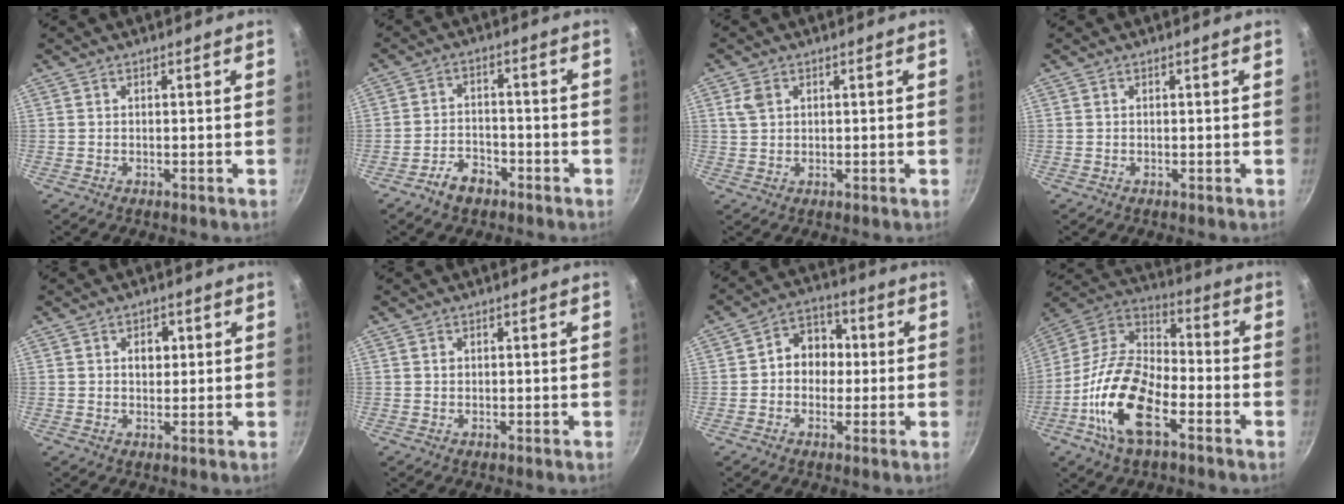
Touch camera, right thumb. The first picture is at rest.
{"total": 5.3, "force": [-3.6, 3.2, 2.3], "torque": [-0.029, 0.033, -0.064]}
{"total": 3.0, "force": [1.1, 2.3, 1.6], "torque": [-0.023, 0.000, 0.024]}
{"total": 0.0}
{"total": 3.4, "force": [0.7, 2.6, 2.2], "torque": [-0.011, 0.001, 0.008]}
{"total": 0.7, "force": [0.2, 0.6, 0.3], "torque": [-0.003, 0.003, 0.004]}
{"total": 8.3, "force": [0.2, 6.9, 4.6], "torque": [-0.020, 0.020, -0.011]}
{"total": 18.6, "force": [-7.8, 9.1, 14.2], "torque": [-0.256, 0.046, -0.168]}